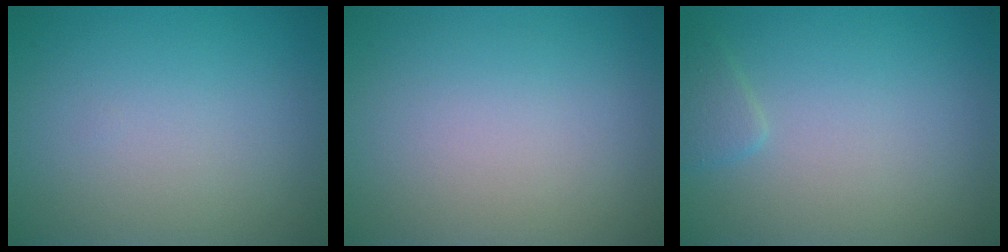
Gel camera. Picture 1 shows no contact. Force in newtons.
{"total": 0.0}
{"total": 1.1, "press": 1.1, "slide": 0.1}